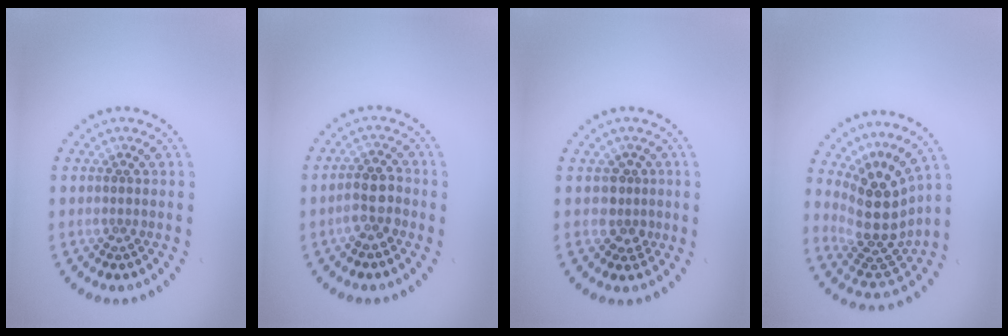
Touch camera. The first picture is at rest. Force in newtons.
{"total": 2.6, "press": 2.4, "slide": 0.9}
{"total": 1.8, "press": 1.4, "slide": 1.2}
{"total": 5.0, "press": 3.7, "slide": 3.4}